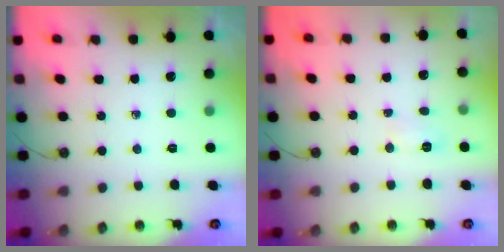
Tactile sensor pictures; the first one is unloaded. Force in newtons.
{"total": 3.7, "press": 3.6, "slide": 0.5}